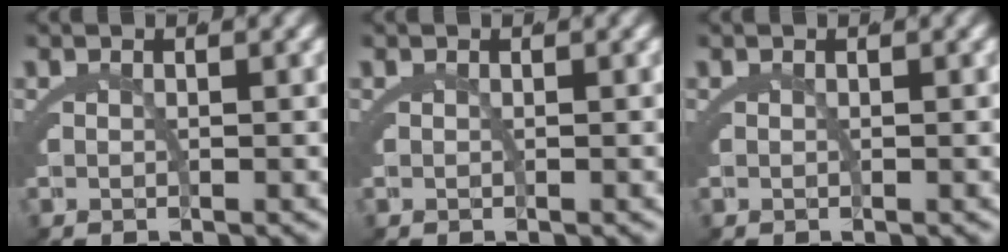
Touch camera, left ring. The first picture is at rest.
{"total": 0.0}
{"total": 0.0}